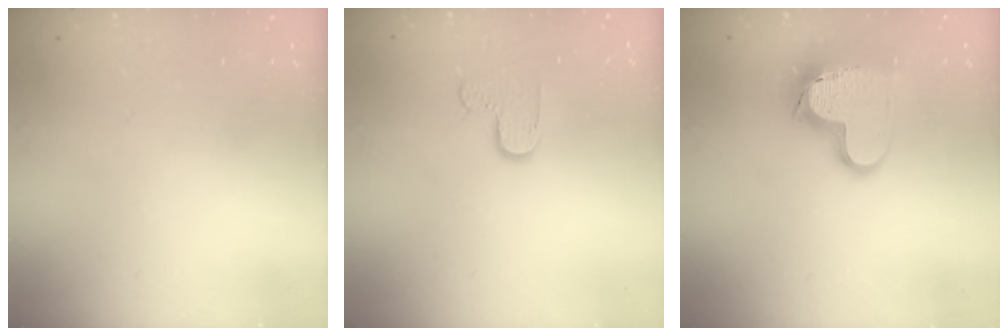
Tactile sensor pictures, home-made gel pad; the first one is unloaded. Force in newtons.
{"total": 4.7, "press": 4.6, "slide": 0.4}
{"total": 15.0, "press": 14.9, "slide": 1.2}